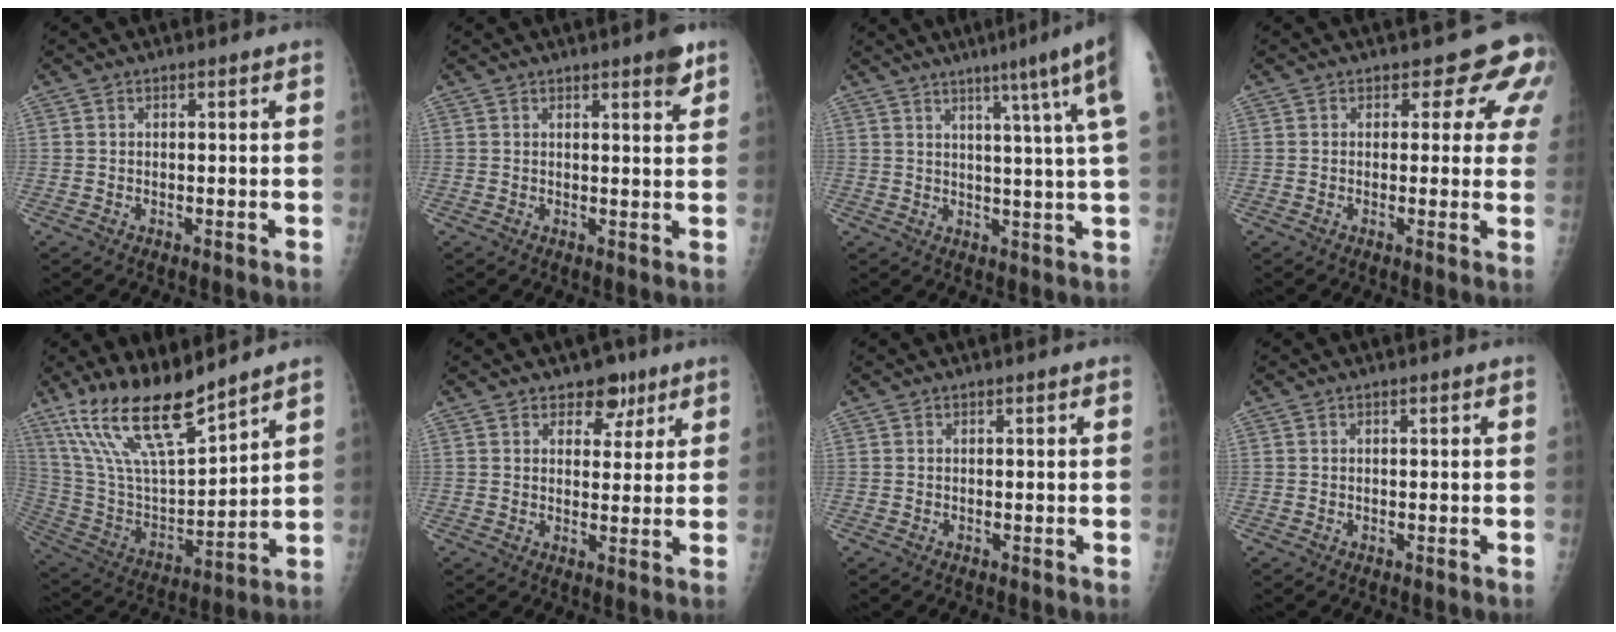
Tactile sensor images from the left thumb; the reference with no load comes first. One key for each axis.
{"total": 3.4, "fx": 2.3, "fy": 0.6, "fz": 2.5, "tx": -0.027, "ty": -0.013, "tz": 0.028}
{"total": 13.2, "fx": 7.0, "fy": -0.8, "fz": 11.2, "tx": -0.149, "ty": -0.020, "tz": 0.079}
{"total": 6.0, "fx": 3.7, "fy": 3.6, "fz": 3.0, "tx": 0.000, "ty": -0.018, "tz": 0.021}
{"total": 17.8, "fx": 13.8, "fy": 3.9, "fz": 10.5, "tx": -0.173, "ty": -0.070, "tz": 0.274}
{"total": 5.2, "fx": 3.4, "fy": 3.5, "fz": 1.9, "tx": 0.011, "ty": -0.019, "tz": 0.047}
{"total": 0.0}
{"total": 0.0}